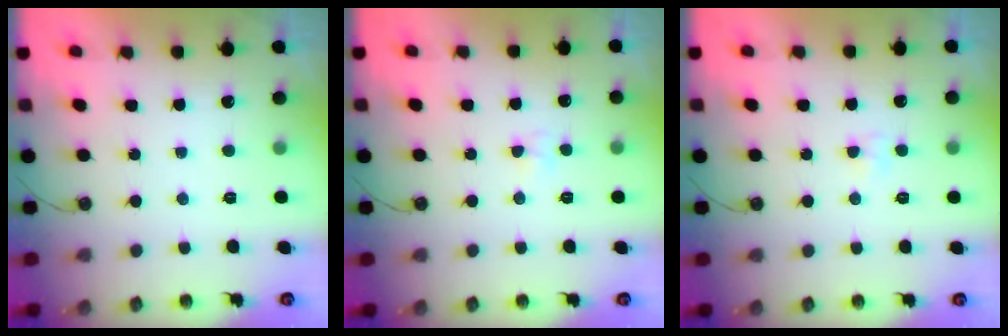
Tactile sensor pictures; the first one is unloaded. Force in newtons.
{"total": 2.9, "press": 2.8, "slide": 0.5}
{"total": 3.1, "press": 2.7, "slide": 1.4}